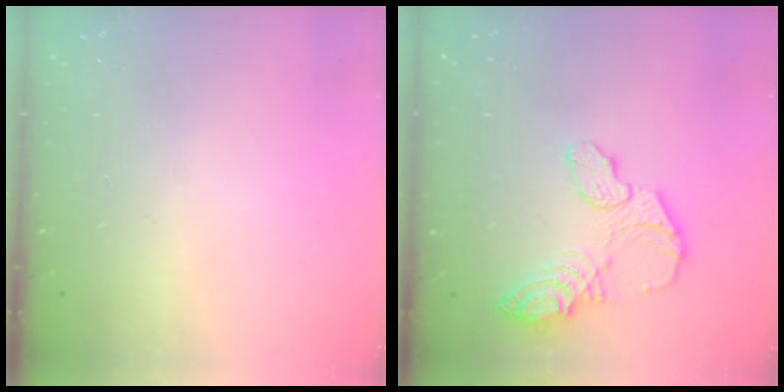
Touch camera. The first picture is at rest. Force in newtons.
{"total": 12.6, "press": 12.5, "slide": 1.1}